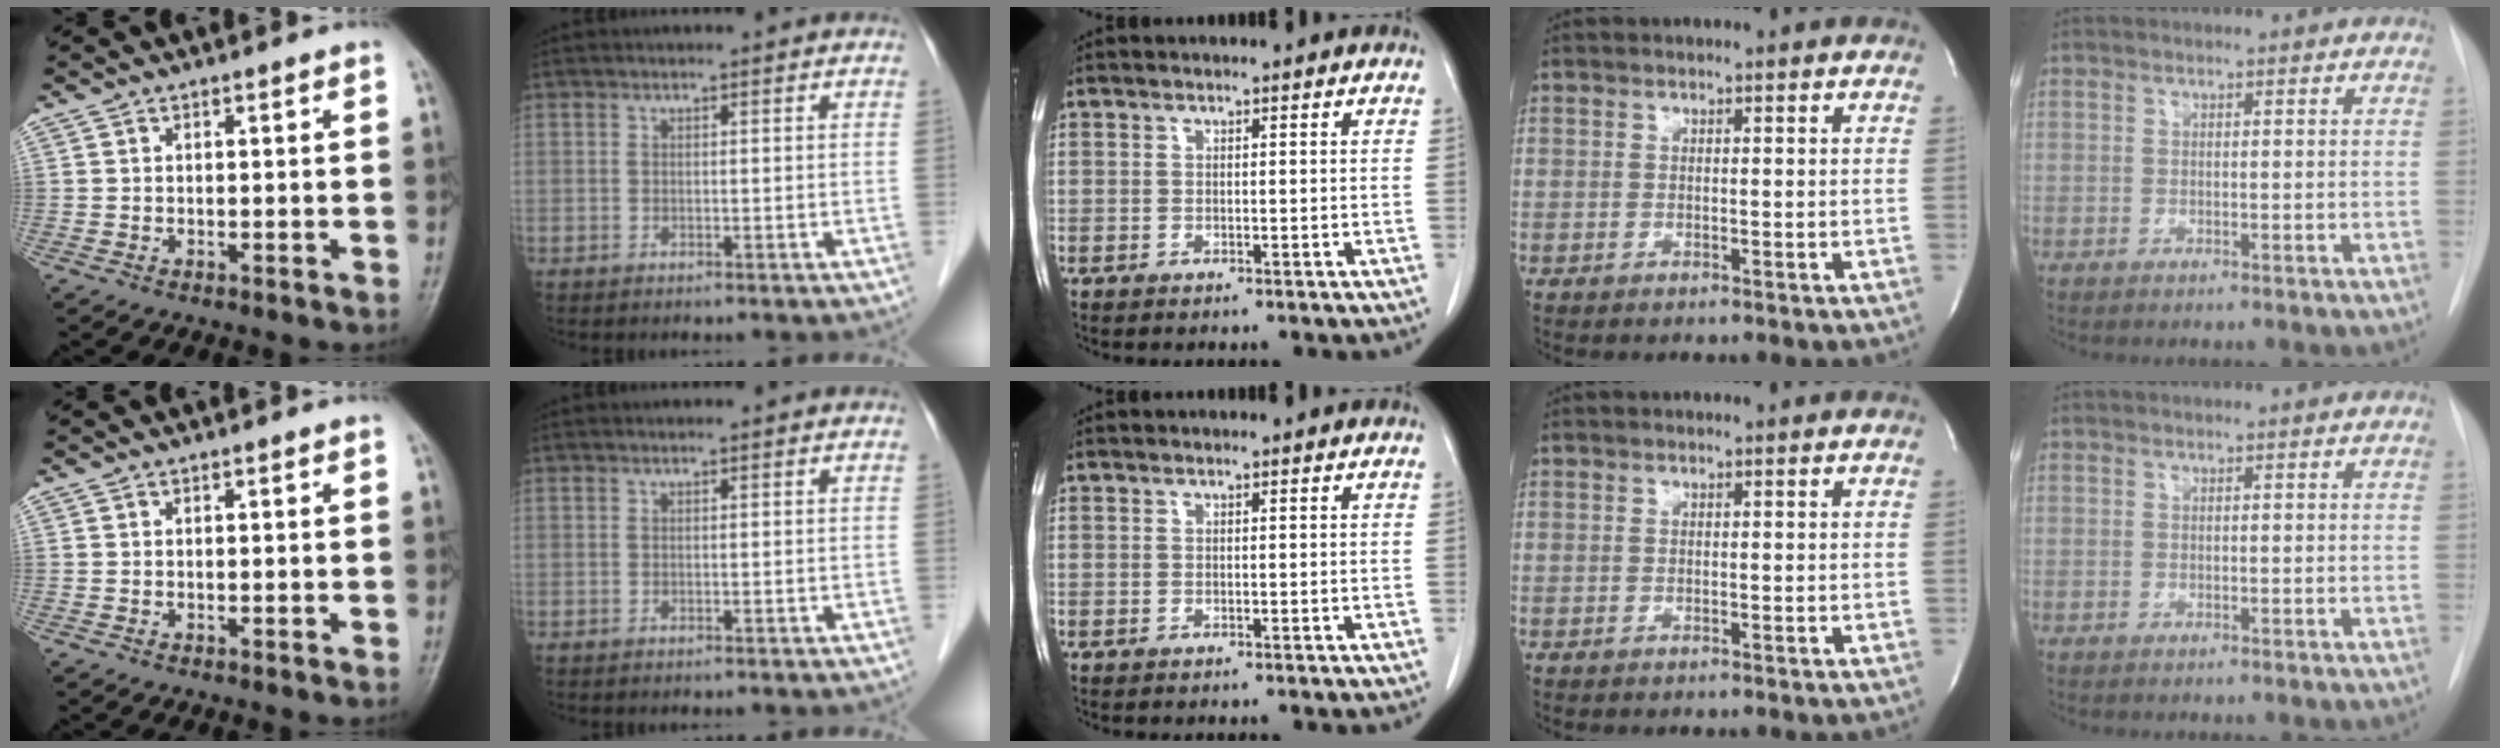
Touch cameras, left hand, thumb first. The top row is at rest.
{}